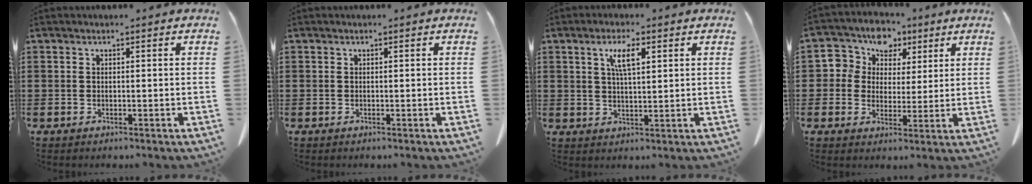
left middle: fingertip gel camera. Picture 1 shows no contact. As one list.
[{"total": 0.0}, {"total": 4.9, "force": [2.2, 1.4, 4.2], "torque": [-0.081, 0.005, 0.033]}, {"total": 6.0, "force": [3.0, 5.1, 0.4], "torque": [-0.048, -0.009, 0.050]}]